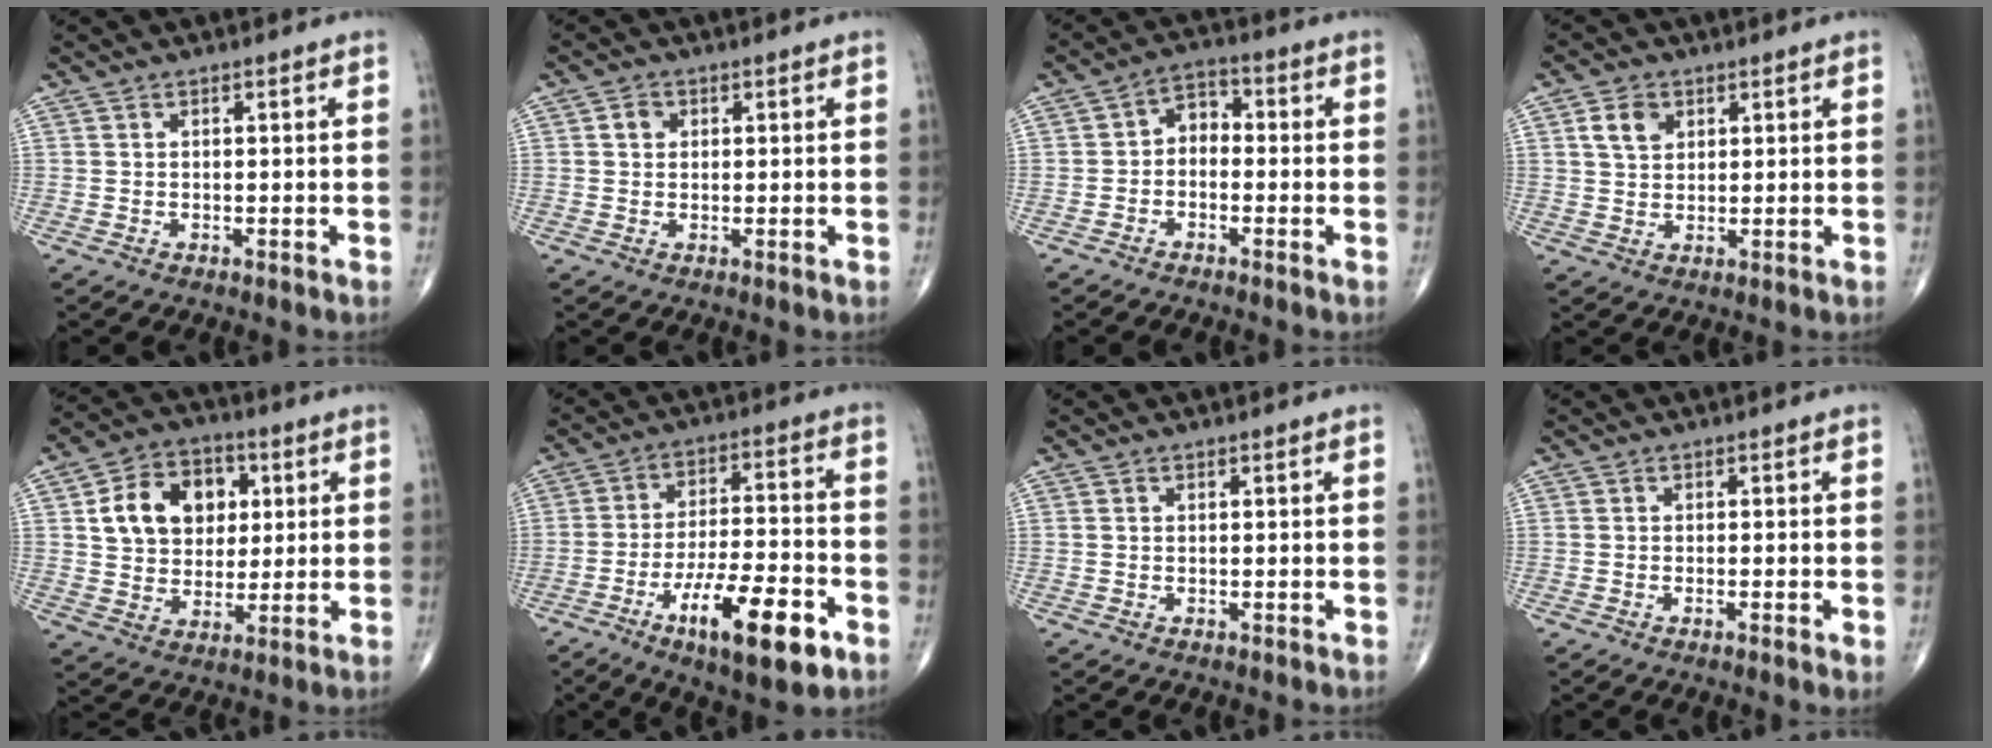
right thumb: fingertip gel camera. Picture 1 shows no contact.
{"total": 2.2, "force": [0.5, 1.9, 1.0], "torque": [-0.007, 0.002, 0.006]}
{"total": 4.6, "force": [-0.9, 3.4, 3.0], "torque": [-0.030, 0.027, -0.033]}
{"total": 4.8, "force": [1.9, 3.5, 2.7], "torque": [-0.035, -0.003, 0.036]}
{"total": 14.1, "force": [3.5, 10.8, 8.4], "torque": [-0.103, 0.003, 0.058]}
{"total": 16.7, "force": [-7.9, 5.0, 13.9], "torque": [-0.224, 0.032, -0.121]}
{"total": 0.0}
{"total": 1.8, "force": [-0.5, 0.2, 1.7], "torque": [-0.034, -0.006, -0.011]}